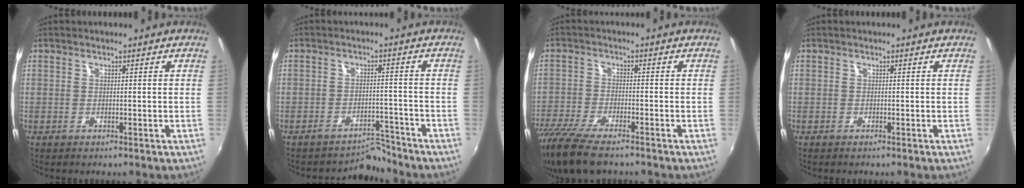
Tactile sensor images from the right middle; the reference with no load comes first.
{"total": 4.6, "force": [-4.6, 0.4, -0.6], "torque": [0.010, 0.014, -0.068]}
{"total": 11.9, "force": [-9.4, 2.9, 6.6], "torque": [-0.158, -0.041, -0.174]}
{"total": 0.0}